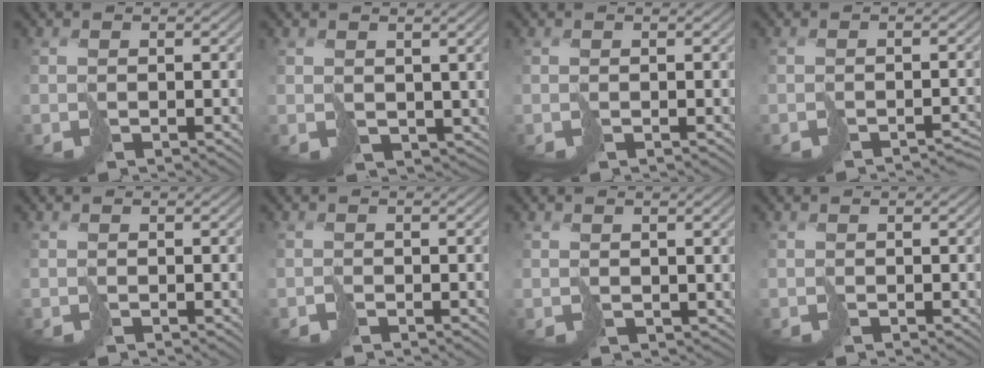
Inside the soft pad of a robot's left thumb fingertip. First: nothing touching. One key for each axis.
{"total": 3.3, "fx": 0.9, "fy": 2.6, "fz": 1.8, "tx": -0.053, "ty": -0.014, "tz": 0.019}
{"total": 0.0}
{"total": 2.4, "fx": -2.0, "fy": 0.3, "fz": 1.1, "tx": -0.015, "ty": -0.001, "tz": -0.032}
{"total": 0.0}
{"total": 0.7, "fx": -0.5, "fy": 0.4, "fz": 0.1, "tx": -0.001, "ty": 0.001, "tz": -0.011}
{"total": 1.2, "fx": 0.8, "fy": 0.9, "fz": 0.3, "tx": -0.012, "ty": -0.004, "tz": 0.016}
{"total": 0.0}